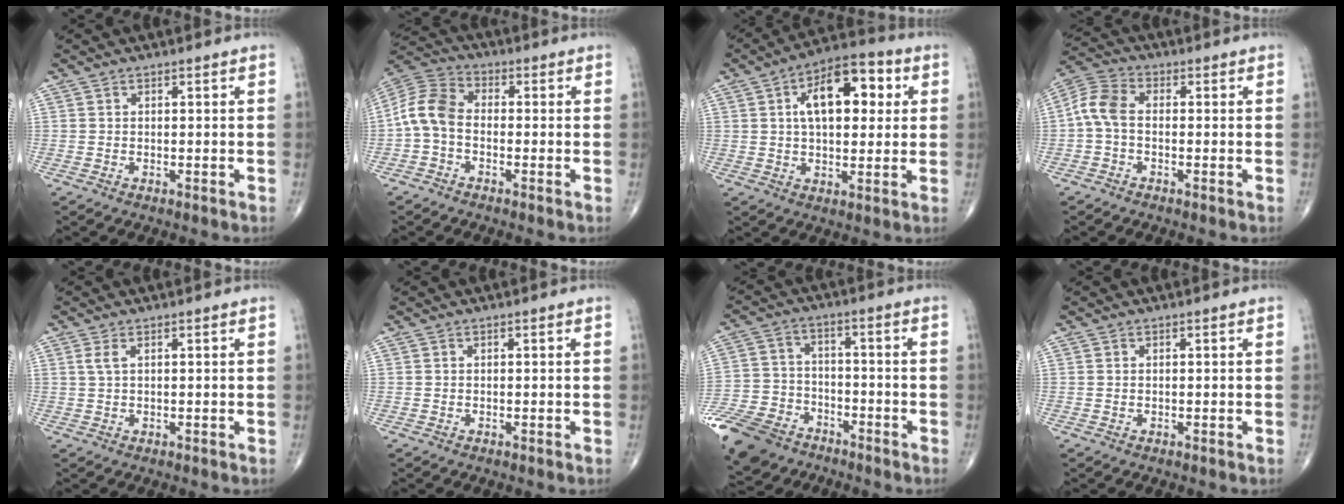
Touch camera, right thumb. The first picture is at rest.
{"total": 8.0, "force": [-1.4, 5.3, 5.8], "torque": [-0.113, 0.026, -0.045]}
{"total": 14.5, "force": [3.7, 7.5, 11.9], "torque": [-0.153, 0.014, 0.051]}
{"total": 6.3, "force": [-0.6, 3.9, 4.9], "torque": [-0.102, 0.019, -0.026]}
{"total": 1.6, "force": [0.7, 0.6, 1.3], "torque": [-0.036, 0.006, 0.019]}
{"total": 0.0}
{"total": 16.1, "force": [-10.7, 10.1, 6.4], "torque": [-0.137, 0.033, -0.193]}
{"total": 0.0}